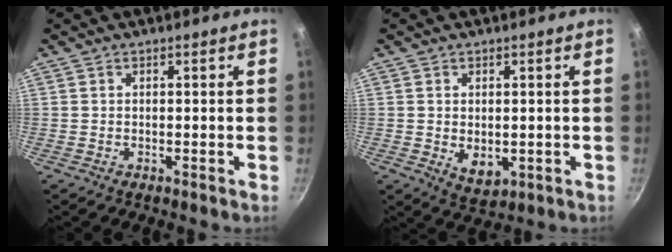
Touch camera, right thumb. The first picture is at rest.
{"total": 5.1, "force": [-0.3, 3.4, 3.8], "torque": [-0.056, -0.015, 0.004]}